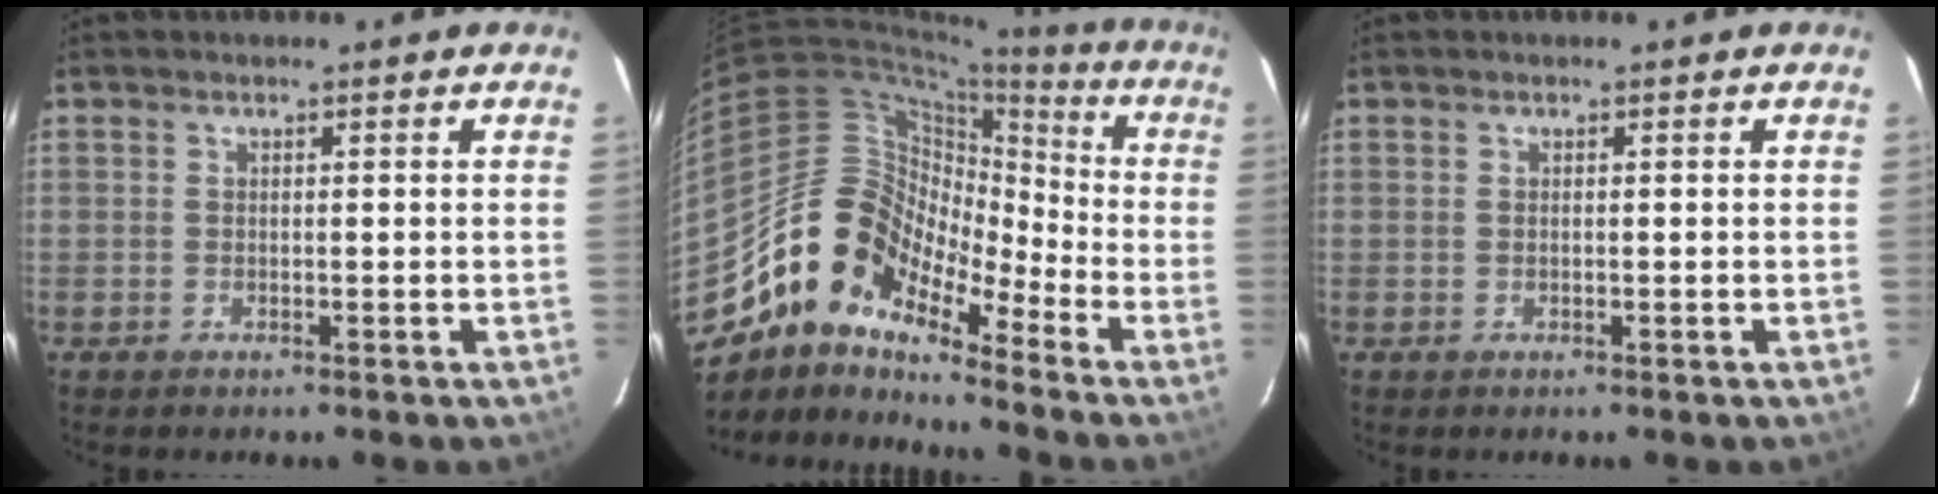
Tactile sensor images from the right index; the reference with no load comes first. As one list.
[{"total": 14.0, "force": [-10.3, 6.8, 6.5], "torque": [-0.105, 0.017, -0.216]}, {"total": 0.0}]